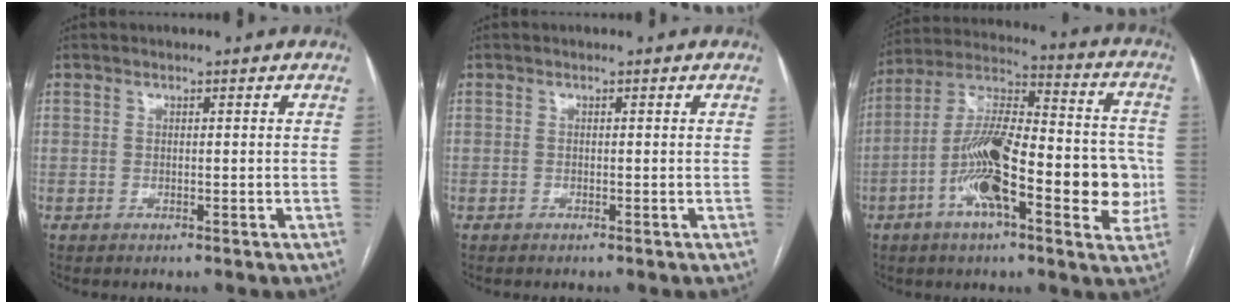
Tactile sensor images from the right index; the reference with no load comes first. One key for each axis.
{"total": 0.0}
{"total": 20.2, "fx": -4.8, "fy": 6.1, "fz": 18.6, "tx": -0.310, "ty": 0.026, "tz": -0.078}